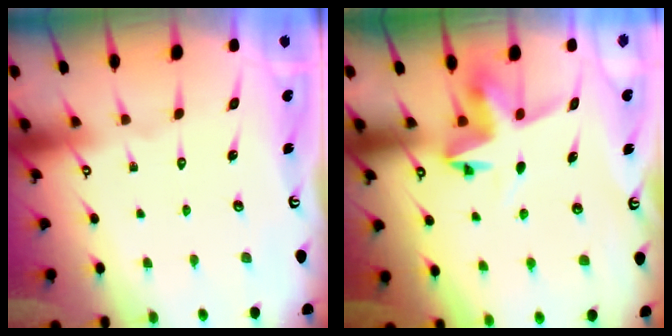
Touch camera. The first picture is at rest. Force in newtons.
{"total": 5.2, "press": 5.2, "slide": 0.2}